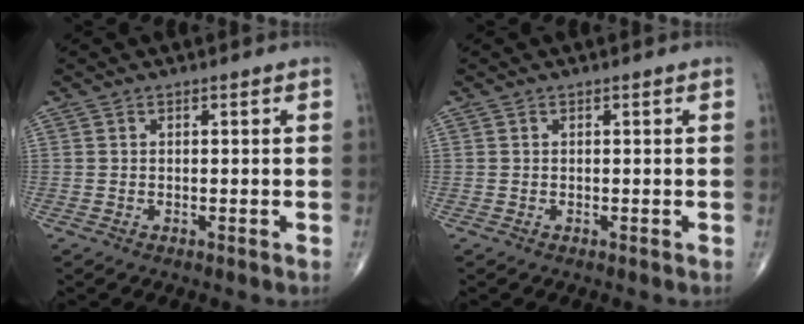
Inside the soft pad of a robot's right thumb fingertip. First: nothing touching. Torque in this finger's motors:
{"motor_torque": [0.03, 0.03, 0.00, 0.00, 0.01]}